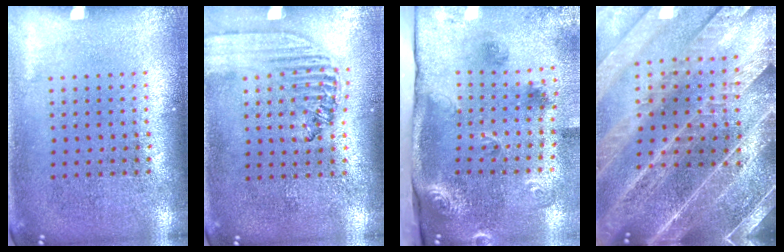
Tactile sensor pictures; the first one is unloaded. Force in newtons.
{"total": 1.5, "press": 1.4, "slide": 0.5}
{"total": 3.2, "press": 2.1, "slide": 2.4}
{"total": 4.2, "press": 3.9, "slide": 1.6}